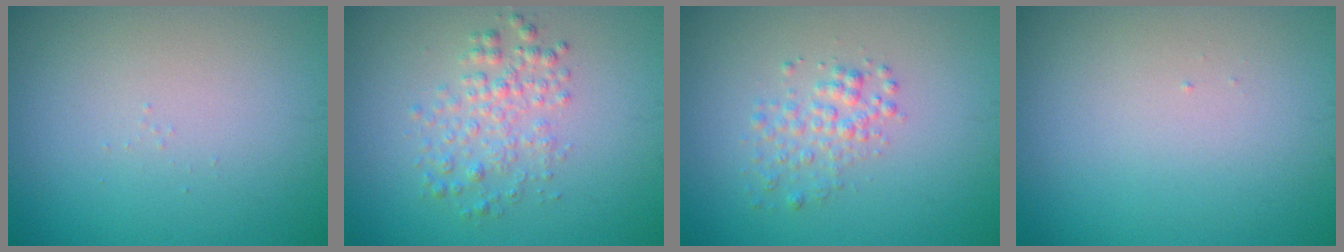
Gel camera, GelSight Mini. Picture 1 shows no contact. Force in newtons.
{"total": 2.7, "press": 2.7, "slide": 0.0}
{"total": 2.1, "press": 2.1, "slide": 0.1}
{"total": 0.0}